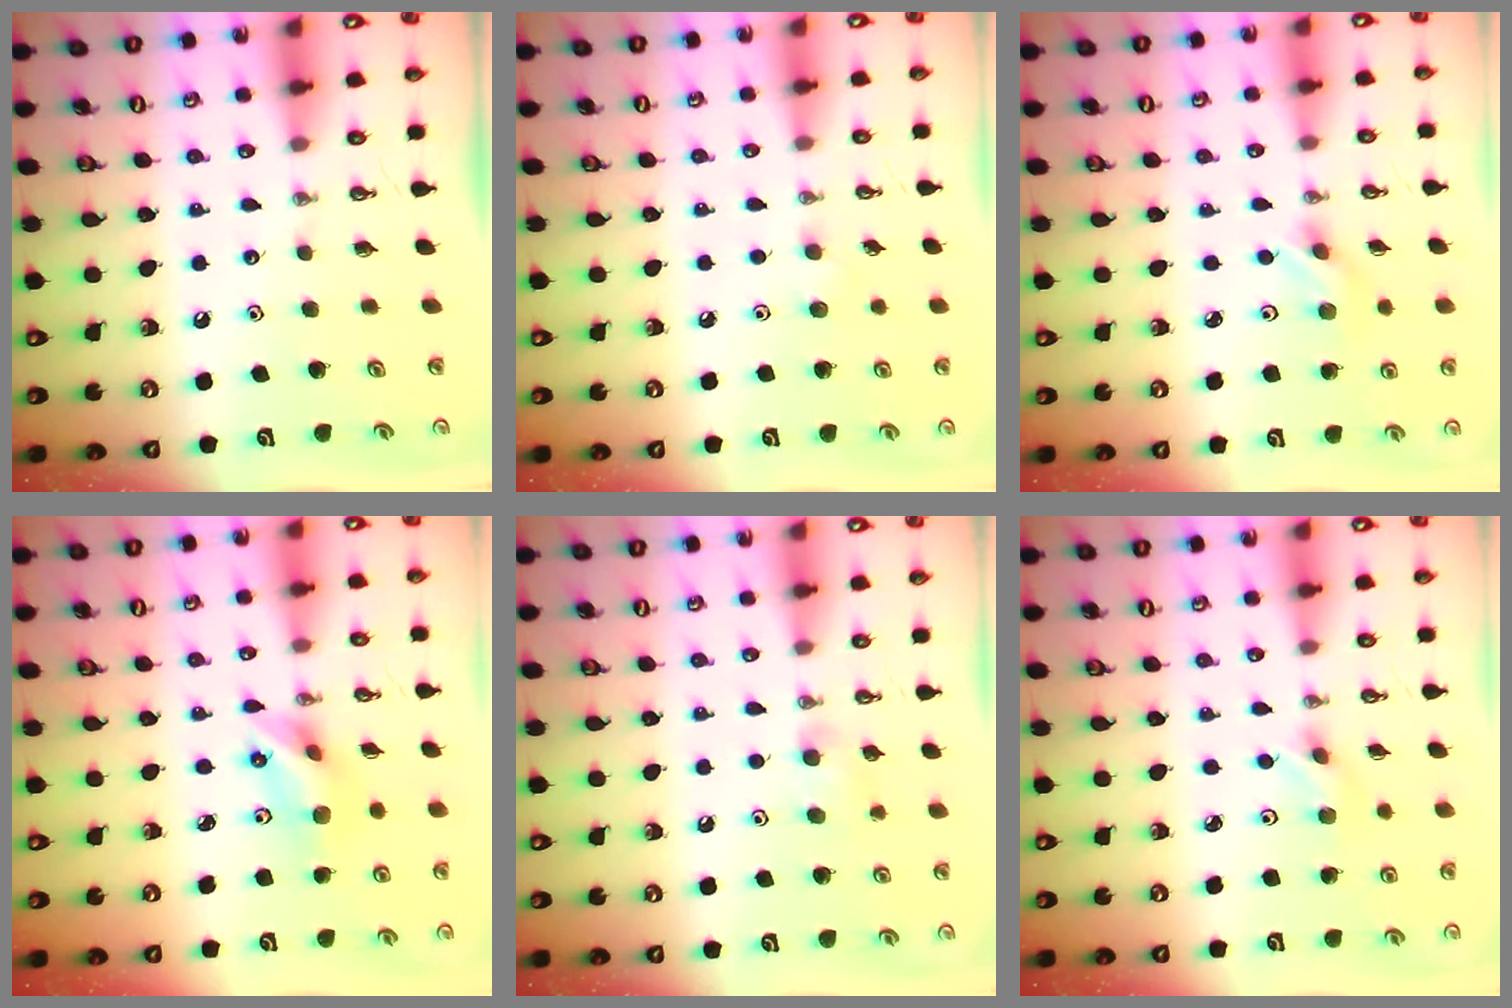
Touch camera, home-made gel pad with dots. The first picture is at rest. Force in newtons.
{"total": 4.6, "press": 4.5, "slide": 0.9}
{"total": 2.2, "press": 2.1, "slide": 0.6}
{"total": 7.6, "press": 7.1, "slide": 2.9}
{"total": 7.3, "press": 6.4, "slide": 3.7}
{"total": 2.5, "press": 2.5, "slide": 0.5}